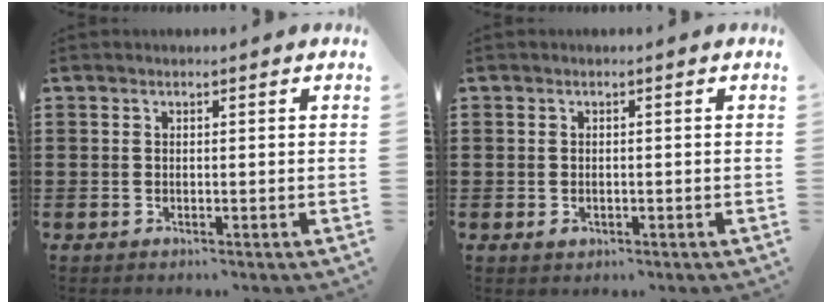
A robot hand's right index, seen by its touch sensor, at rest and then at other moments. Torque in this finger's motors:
{"motor_torque": [1.10, 1.03, 0.03, 0.01]}